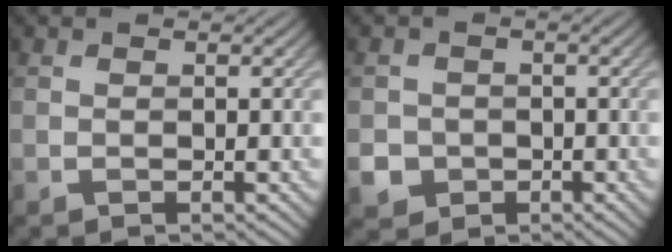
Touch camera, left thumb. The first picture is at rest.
{"total": 3.9, "force": [-1.5, 3.5, 1.0], "torque": [-0.023, -0.008, -0.034]}